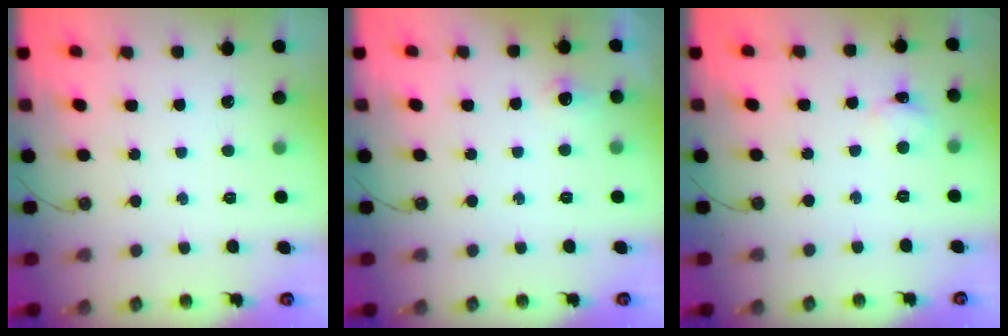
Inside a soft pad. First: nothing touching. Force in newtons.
{"total": 5.4, "press": 5.3, "slide": 1.1}
{"total": 2.2, "press": 2.2, "slide": 0.3}